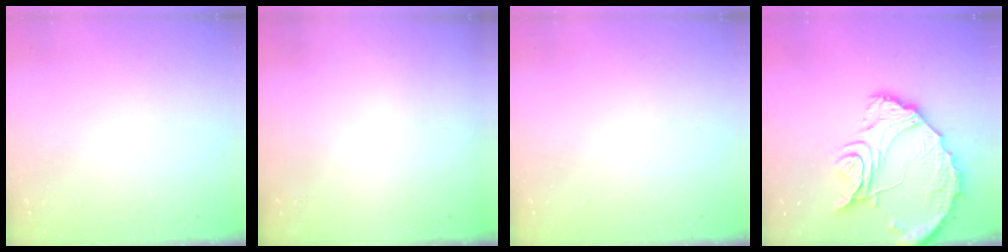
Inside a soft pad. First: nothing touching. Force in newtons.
{"total": 3.2, "press": 3.0, "slide": 1.1}
{"total": 0.0}
{"total": 20.3, "press": 20.2, "slide": 2.2}